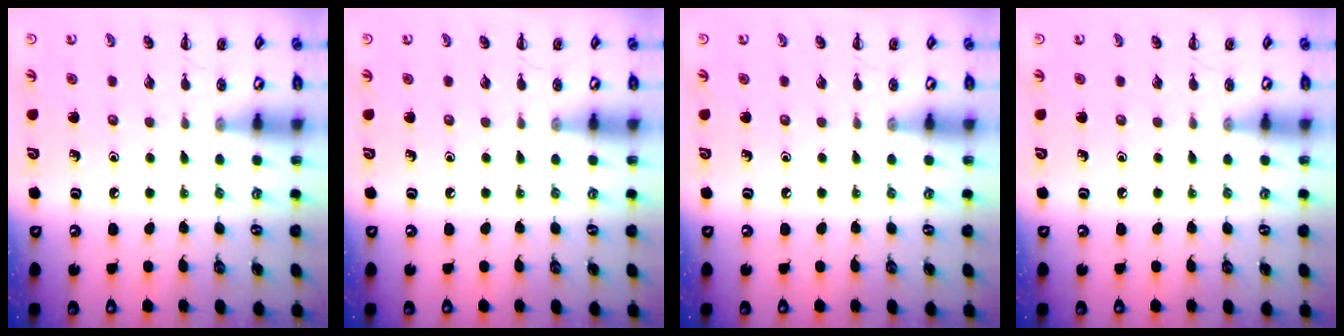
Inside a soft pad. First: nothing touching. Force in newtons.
{"total": 0.0}
{"total": 0.0}
{"total": 0.0}